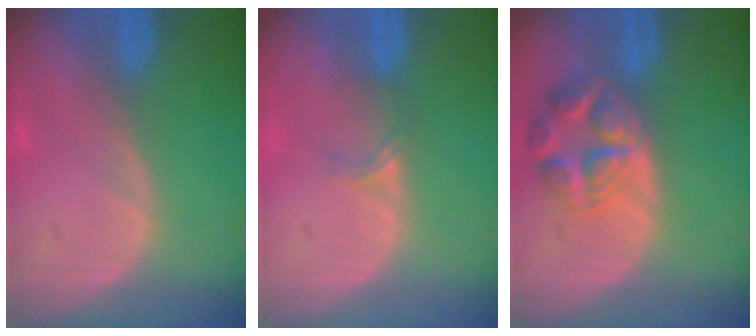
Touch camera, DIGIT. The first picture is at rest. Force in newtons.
{"total": 1.9, "press": 1.5, "slide": 1.2}
{"total": 7.9, "press": 7.0, "slide": 3.6}